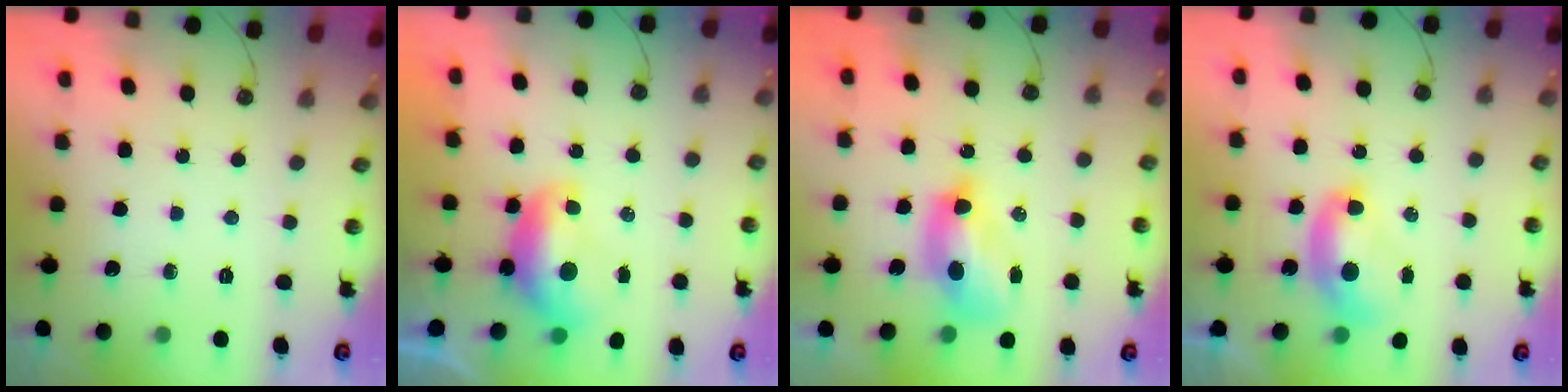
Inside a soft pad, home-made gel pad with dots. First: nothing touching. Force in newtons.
{"total": 1.0, "press": 1.0, "slide": 0.4}
{"total": 8.0, "press": 8.0, "slide": 0.8}
{"total": 2.6, "press": 2.6, "slide": 0.1}